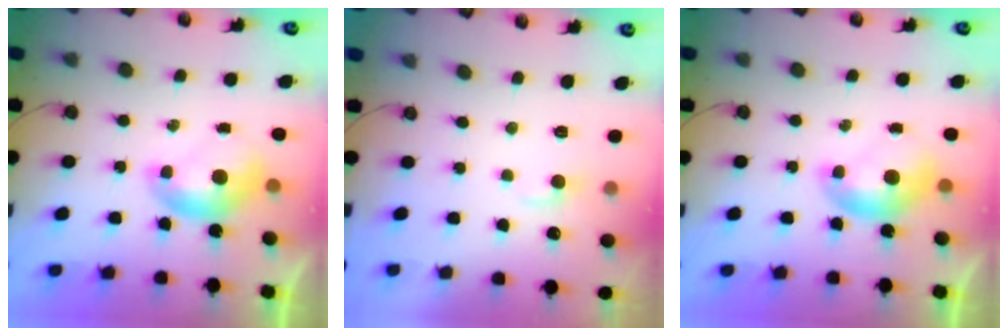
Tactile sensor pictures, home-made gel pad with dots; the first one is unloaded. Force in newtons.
{"total": 2.1, "press": 2.1, "slide": 0.4}
{"total": 0.0}